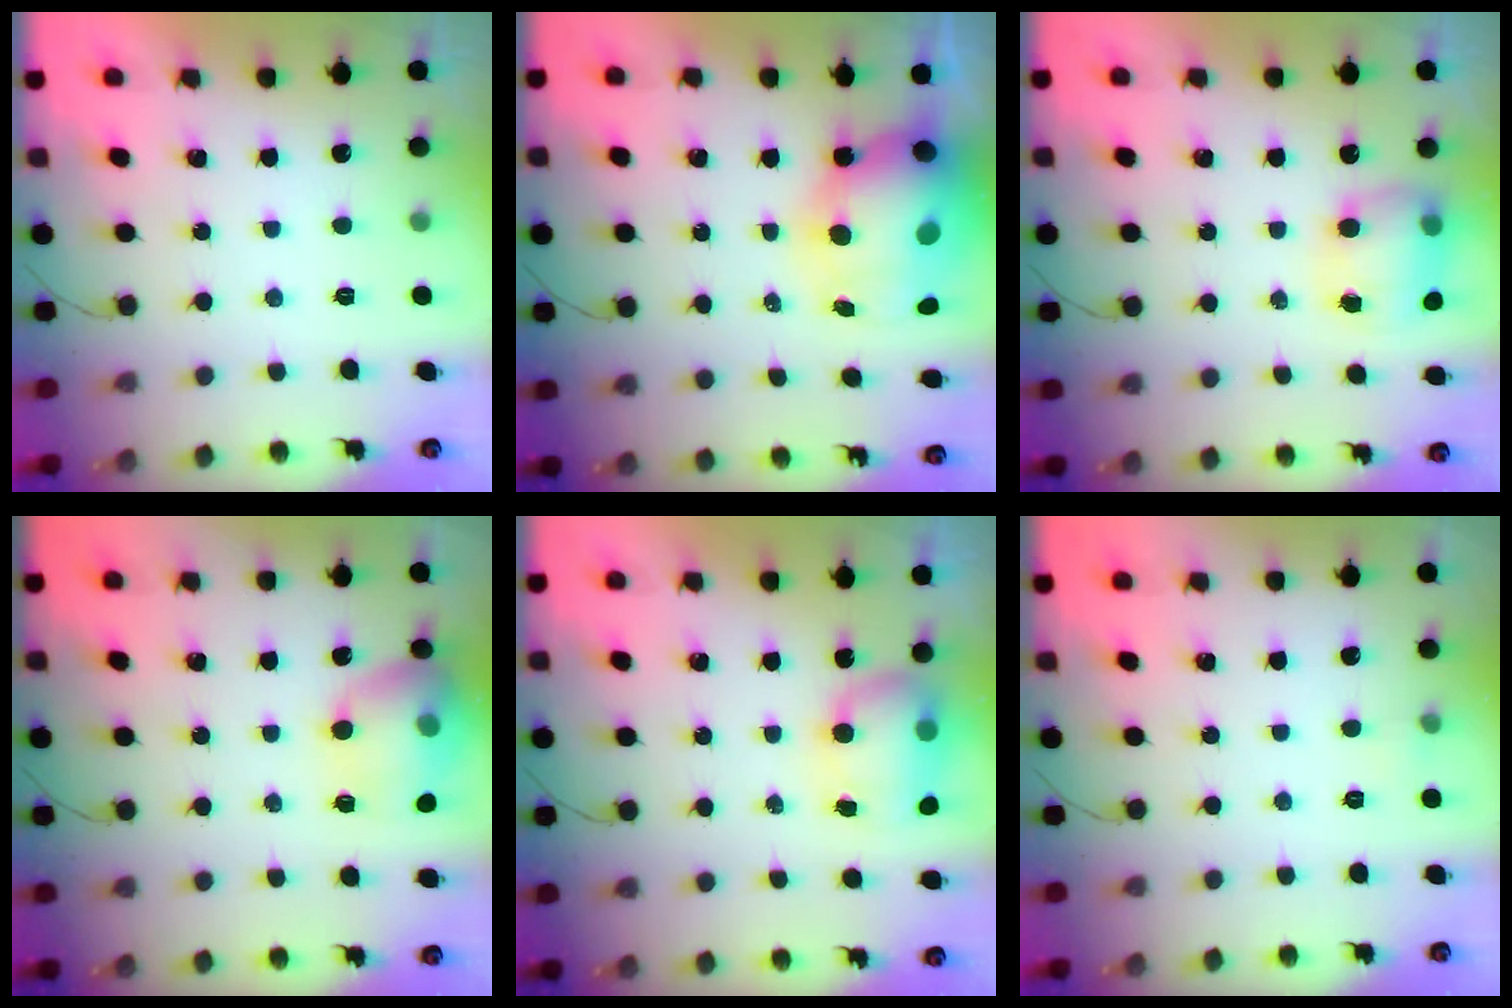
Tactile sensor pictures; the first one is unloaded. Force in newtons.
{"total": 13.6, "press": 13.2, "slide": 3.2}
{"total": 8.4, "press": 8.3, "slide": 1.3}
{"total": 15.4, "press": 15.3, "slide": 1.5}
{"total": 7.4, "press": 7.4, "slide": 1.1}
{"total": 2.5, "press": 2.3, "slide": 1.1}